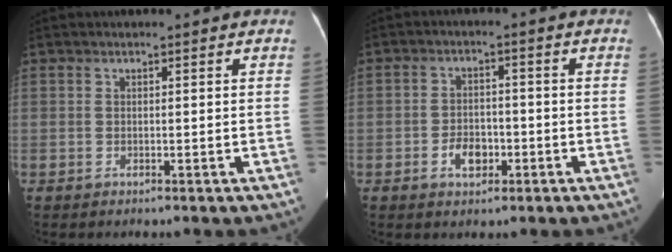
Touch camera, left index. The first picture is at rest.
{"total": 4.1, "force": [-1.8, 2.6, 2.6], "torque": [-0.048, 0.008, -0.029]}